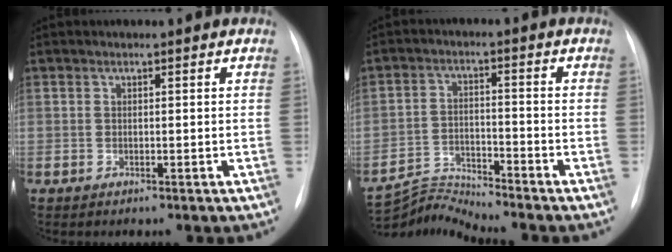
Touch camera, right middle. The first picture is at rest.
{"total": 6.7, "force": [-6.1, -2.3, -1.5], "torque": [0.010, -0.004, -0.115]}